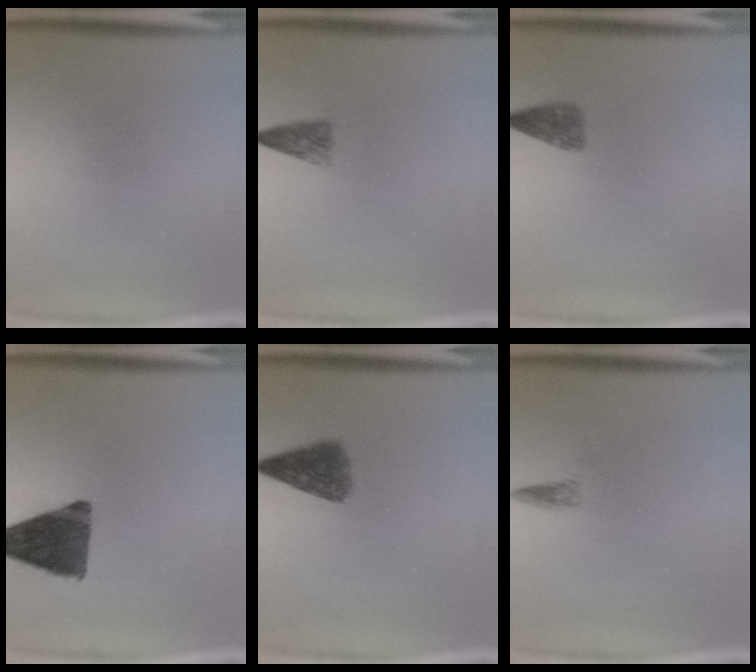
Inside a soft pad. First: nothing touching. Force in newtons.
{"total": 2.4}
{"total": 2.4}
{"total": 12.4}
{"total": 5.5}
{"total": 1.2}